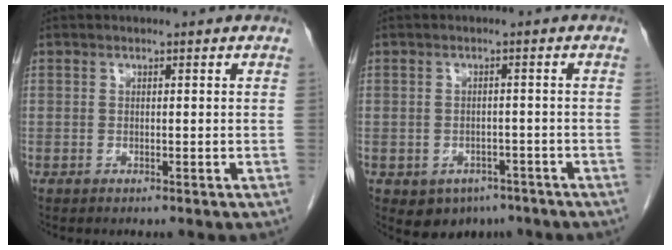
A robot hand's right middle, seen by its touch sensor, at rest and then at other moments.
{"total": 5.3, "force": [-3.3, 3.9, 1.6], "torque": [-0.016, 0.006, -0.039]}